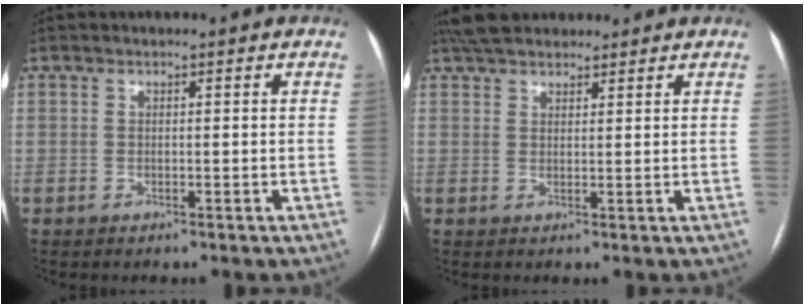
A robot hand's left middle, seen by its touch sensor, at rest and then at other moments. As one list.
[{"total": 7.0, "force": [6.0, 2.5, 2.5], "torque": [-0.037, 0.034, 0.106]}]